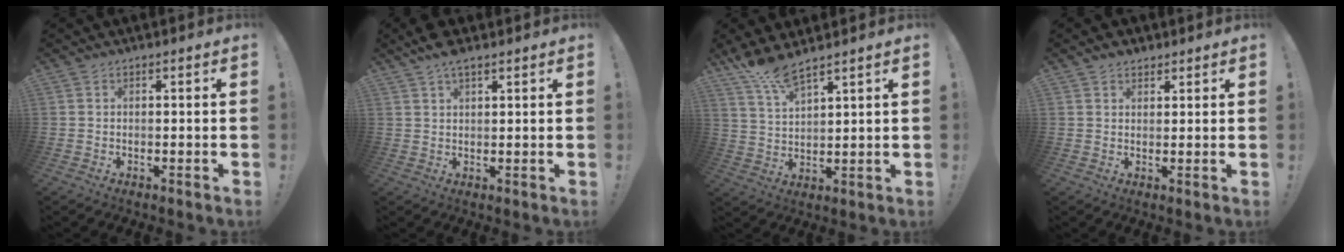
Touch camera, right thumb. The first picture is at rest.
{"total": 5.0, "force": [3.6, 1.8, 3.0], "torque": [-0.059, -0.014, 0.067]}
{"total": 7.7, "force": [6.5, 0.9, 4.0], "torque": [-0.088, -0.036, 0.118]}
{"total": 2.7, "force": [2.0, 1.7, 0.4], "torque": [-0.003, -0.009, 0.036]}